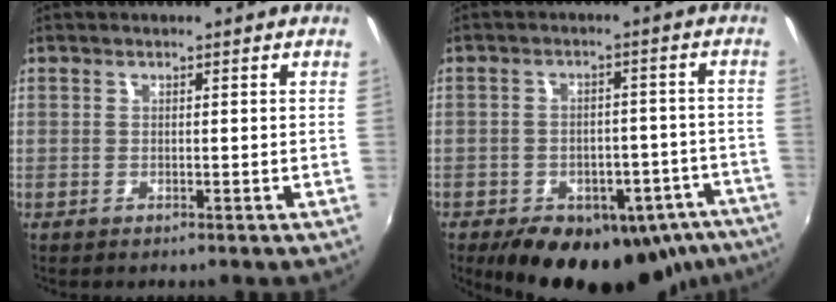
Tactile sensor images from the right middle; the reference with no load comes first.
{"total": 21.2, "force": [-14.2, 11.8, 10.3], "torque": [-0.172, 0.014, -0.154]}